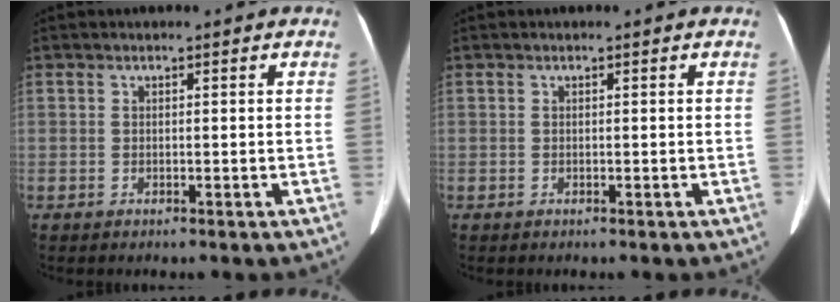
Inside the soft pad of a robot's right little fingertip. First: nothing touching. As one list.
[{"total": 0.0}]